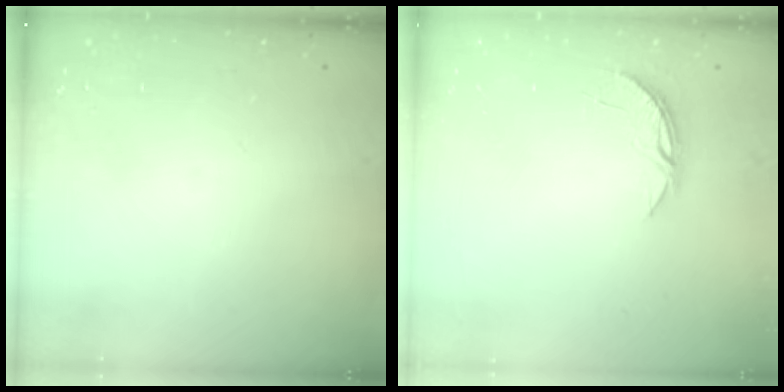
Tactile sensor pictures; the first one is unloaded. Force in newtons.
{"total": 4.2, "press": 4.2, "slide": 0.3}